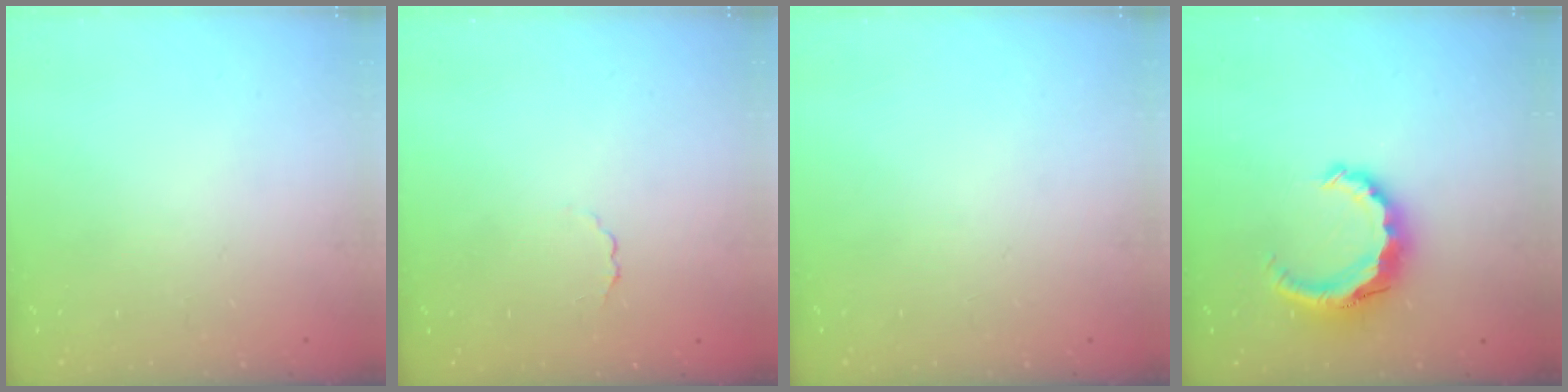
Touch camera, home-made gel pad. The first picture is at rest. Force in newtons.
{"total": 1.7, "press": 1.7, "slide": 0.5}
{"total": 0.0}
{"total": 8.3, "press": 8.2, "slide": 1.1}